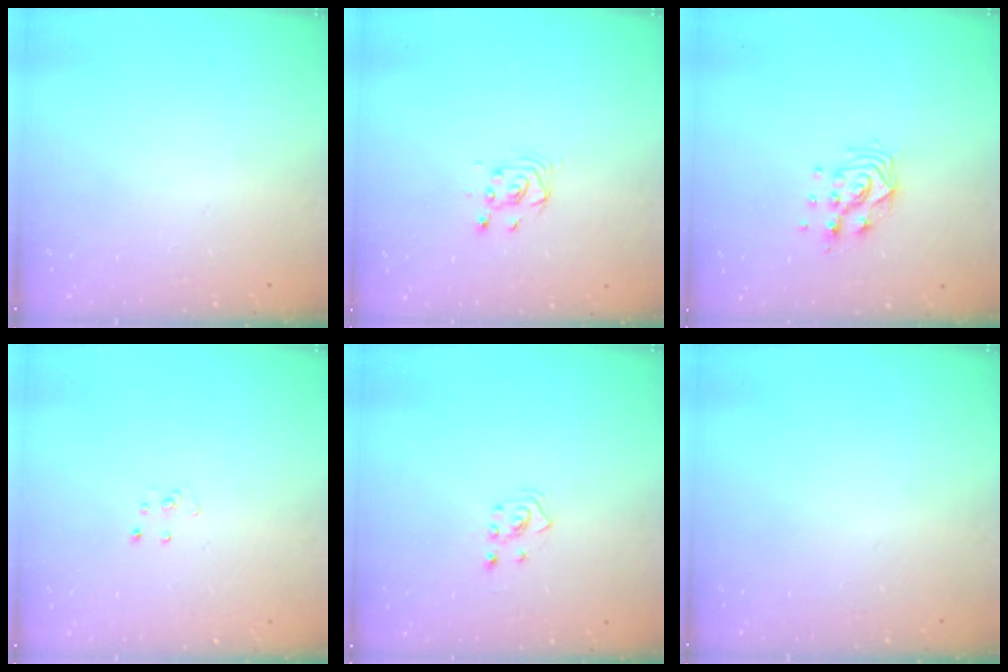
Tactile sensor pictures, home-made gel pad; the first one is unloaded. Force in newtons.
{"total": 3.4, "press": 3.4, "slide": 0.3}
{"total": 9.6, "press": 9.5, "slide": 0.8}
{"total": 3.0, "press": 3.0, "slide": 0.3}
{"total": 2.3, "press": 2.2, "slide": 0.8}
{"total": 0.0}